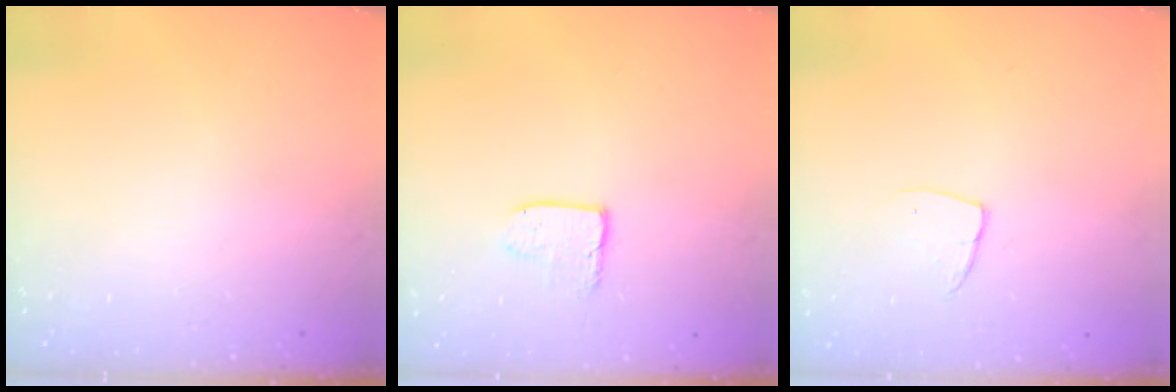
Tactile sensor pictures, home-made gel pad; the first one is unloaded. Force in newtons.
{"total": 3.8, "press": 3.8, "slide": 0.3}
{"total": 5.6, "press": 5.5, "slide": 0.5}